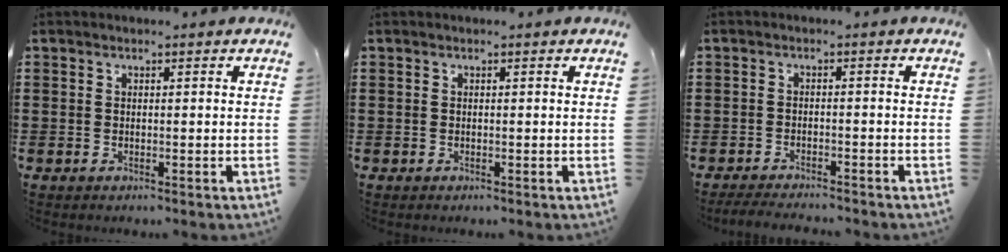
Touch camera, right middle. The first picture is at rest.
{"total": 0.0}
{"total": 2.4, "force": [-2.4, 0.1, 0.5], "torque": [-0.010, -0.001, -0.048]}